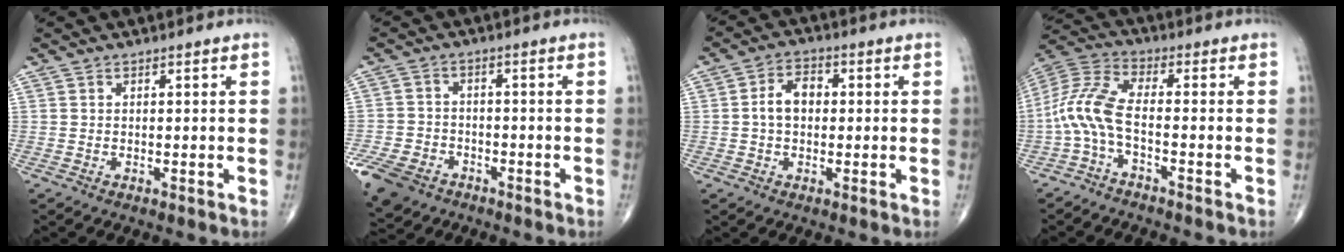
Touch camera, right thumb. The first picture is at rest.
{"total": 10.1, "force": [-5.9, 7.1, 4.2], "torque": [-0.094, 0.017, -0.102]}
{"total": 5.6, "force": [0.1, 3.9, 4.0], "torque": [-0.065, 0.019, -0.005]}
{"total": 9.0, "force": [-2.8, 2.9, 8.0], "torque": [-0.189, 0.037, -0.067]}